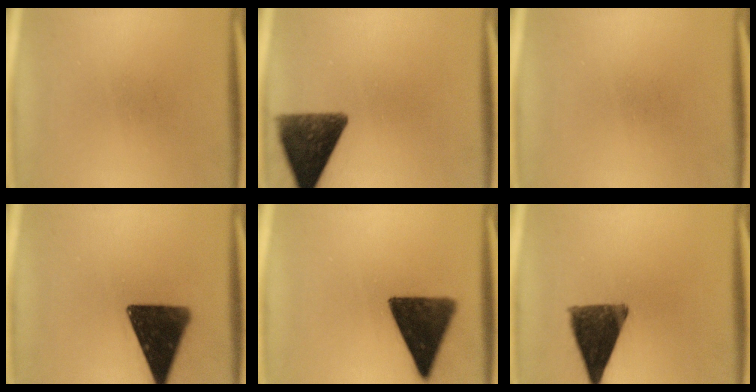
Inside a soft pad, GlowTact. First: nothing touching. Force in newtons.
{"total": 11.8}
{"total": 0.0}
{"total": 15.1}
{"total": 13.3}
{"total": 11.7}